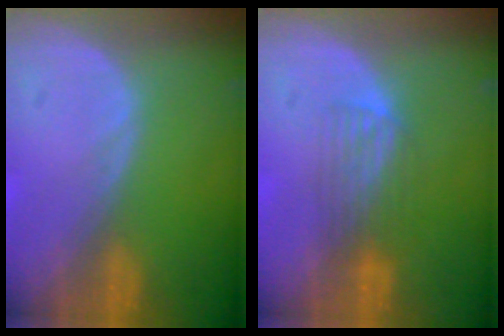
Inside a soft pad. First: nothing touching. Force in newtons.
{"total": 4.0, "press": 3.8, "slide": 1.1}